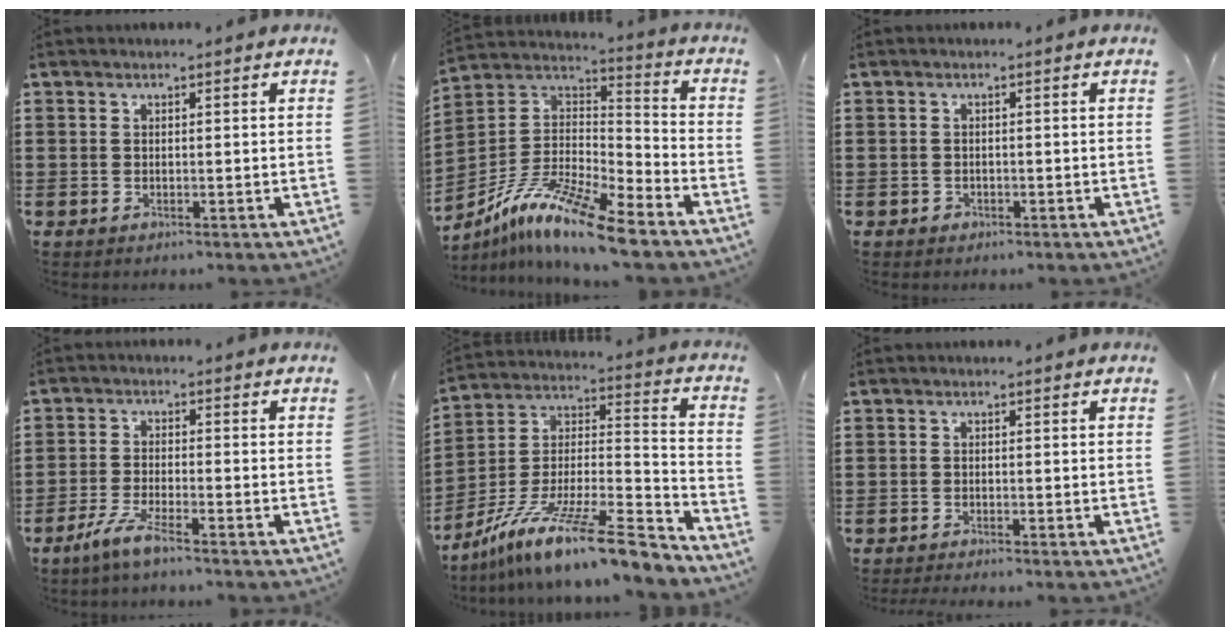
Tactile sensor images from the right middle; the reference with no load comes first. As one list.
[{"total": 11.6, "force": [-9.4, 0.6, 6.8], "torque": [-0.145, 0.004, -0.194]}, {"total": 0.7, "force": [-0.4, 0.5, 0.1], "torque": [-0.004, 0.003, -0.010]}, {"total": 4.3, "force": [-3.1, 0.0, 2.9], "torque": [-0.077, -0.014, -0.062]}, {"total": 14.9, "force": [-11.5, 1.0, 9.4], "torque": [-0.173, 0.015, -0.212]}, {"total": 0.7, "force": [-0.6, -0.2, 0.2], "torque": [-0.005, -0.005, -0.010]}]